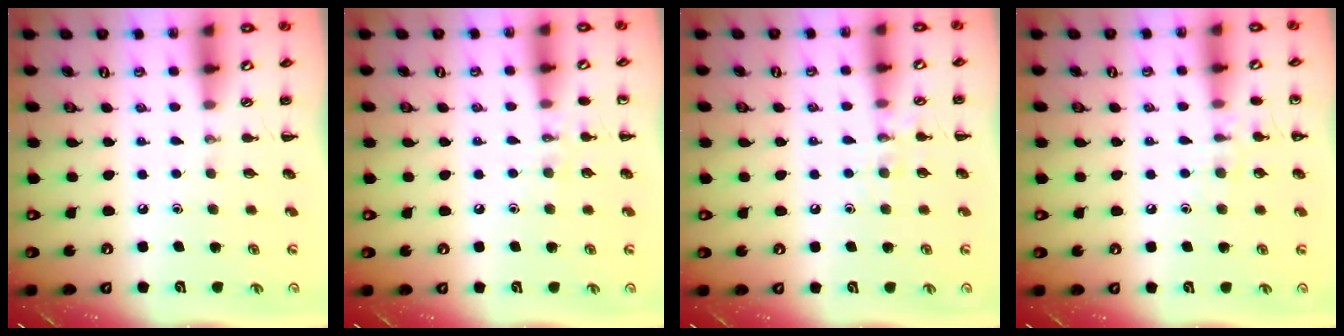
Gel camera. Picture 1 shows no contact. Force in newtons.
{"total": 6.8, "press": 6.5, "slide": 1.9}
{"total": 7.1, "press": 7.0, "slide": 1.2}
{"total": 7.2, "press": 6.9, "slide": 2.0}